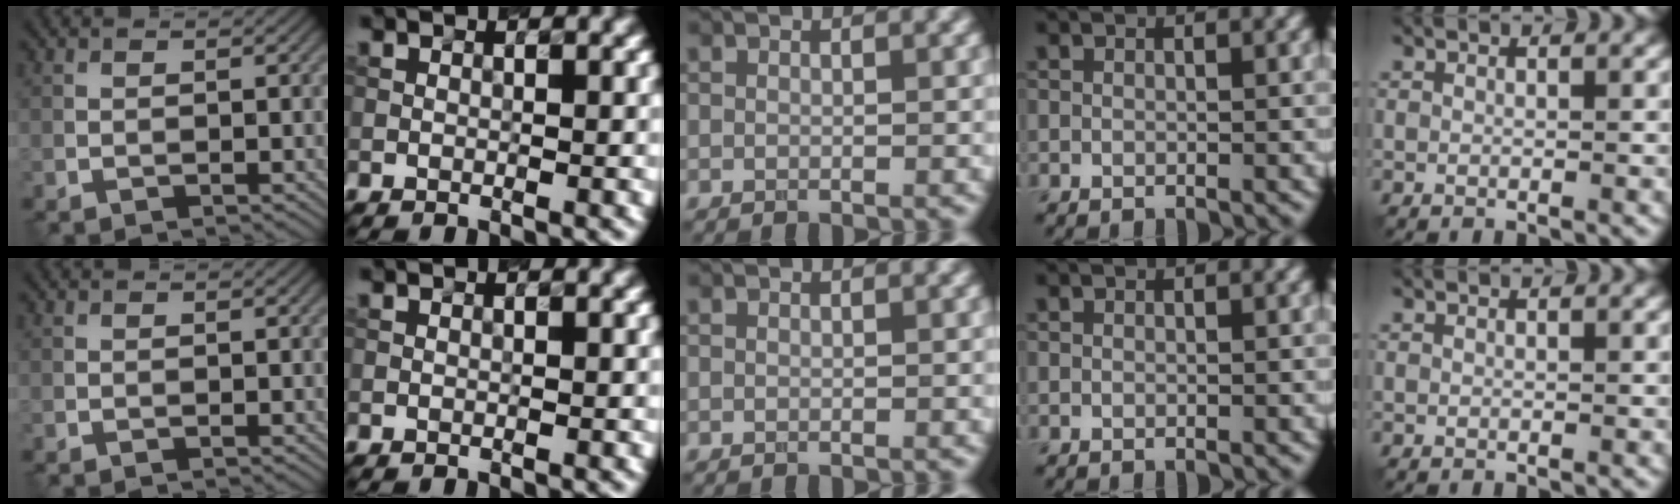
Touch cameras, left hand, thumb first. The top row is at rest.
{}